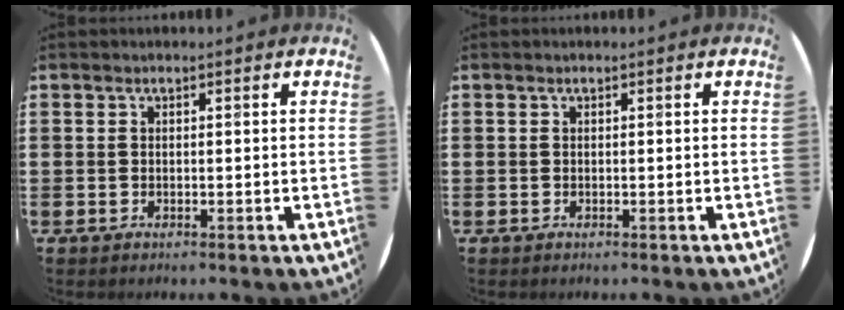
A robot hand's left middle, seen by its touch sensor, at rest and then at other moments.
{"total": 0.0}